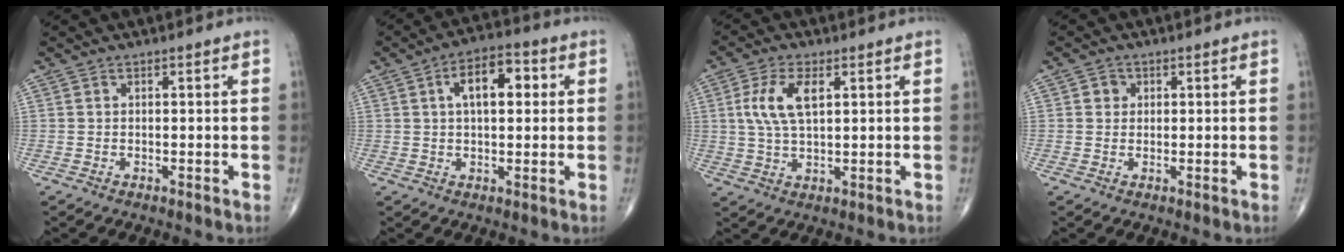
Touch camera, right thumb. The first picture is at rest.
{"total": 9.0, "force": [2.2, 4.6, 7.4], "torque": [-0.102, 0.017, 0.028]}
{"total": 7.9, "force": [2.2, 3.6, 6.6], "torque": [-0.141, 0.001, 0.042]}
{"total": 2.0, "force": [0.5, 1.8, 0.6], "torque": [0.002, 0.000, 0.004]}